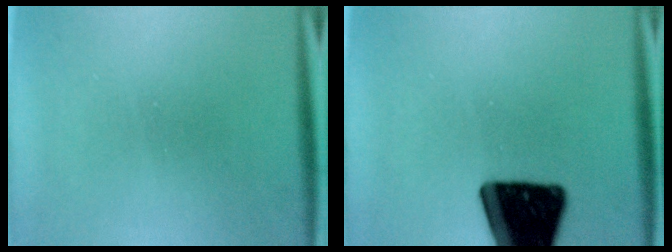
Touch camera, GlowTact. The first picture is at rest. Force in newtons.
{"total": 19.3}